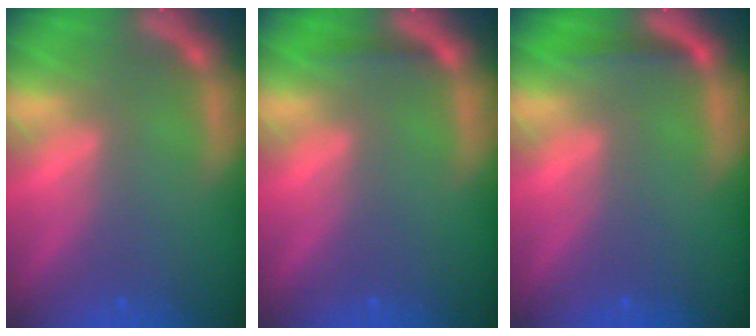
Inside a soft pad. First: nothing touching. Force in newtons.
{"total": 0.9}
{"total": 1.4}